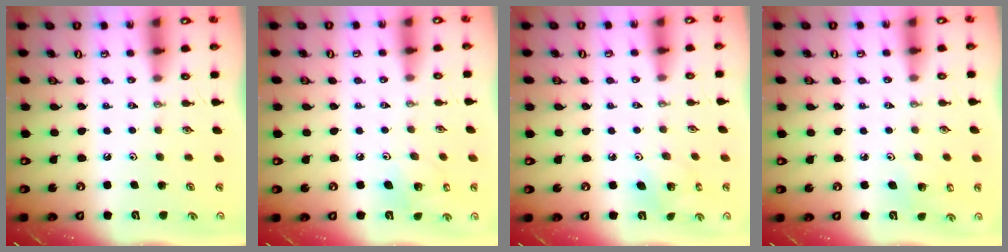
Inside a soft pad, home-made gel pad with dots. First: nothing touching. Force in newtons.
{"total": 6.0, "press": 5.5, "slide": 2.3}
{"total": 4.3, "press": 4.3, "slide": 0.4}
{"total": 3.3, "press": 3.1, "slide": 1.1}